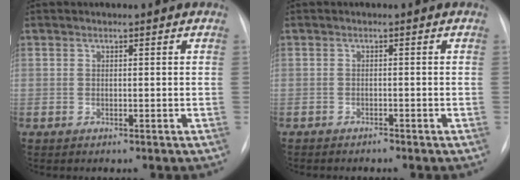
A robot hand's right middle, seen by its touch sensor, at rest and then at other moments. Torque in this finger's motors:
{"motor_torque": [-0.09, 0.02, -0.01, 0.00]}